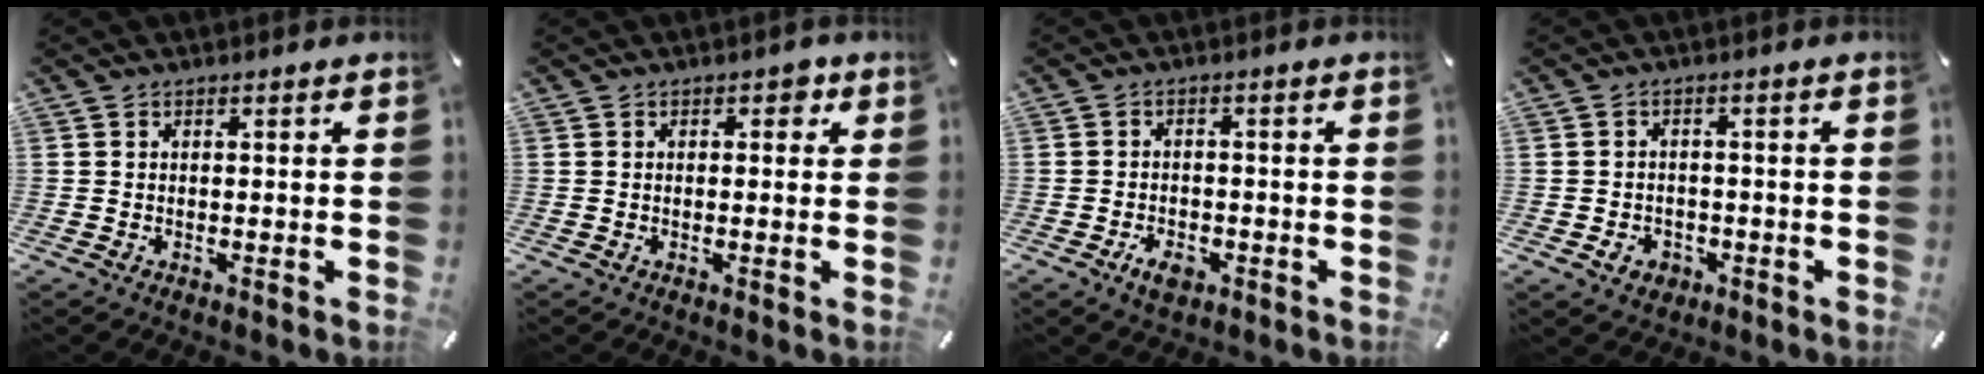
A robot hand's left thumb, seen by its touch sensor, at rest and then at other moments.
{"total": 2.1, "force": [0.5, 1.4, 1.4], "torque": [-0.006, 0.000, 0.000]}
{"total": 4.2, "force": [-2.2, 2.6, 2.4], "torque": [-0.052, 0.005, -0.041]}
{"total": 3.8, "force": [-1.5, 3.2, 1.4], "torque": [-0.014, 0.002, -0.027]}